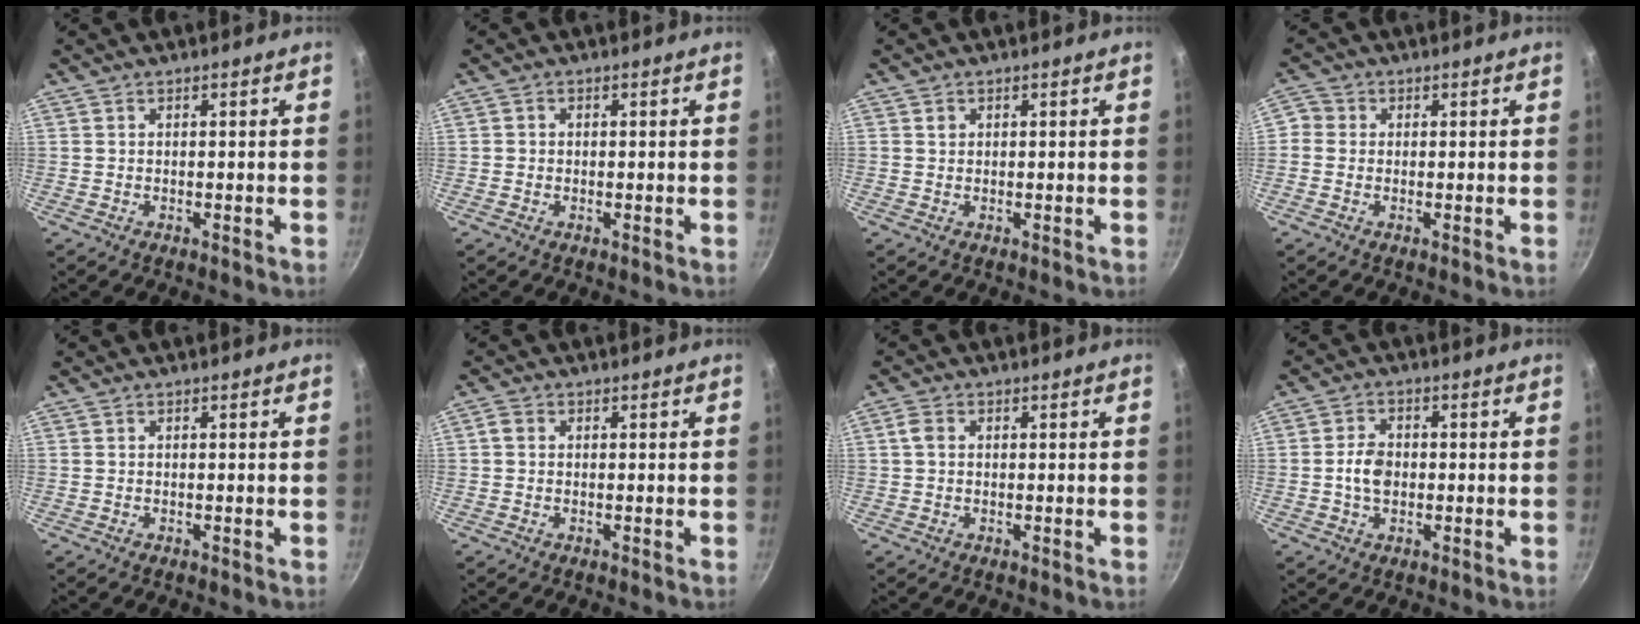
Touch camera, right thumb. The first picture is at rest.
{"total": 0.9, "force": [-0.1, 0.9, 0.3], "torque": [-0.003, 0.002, -0.005]}
{"total": 1.1, "force": [0.4, 0.9, 0.3], "torque": [-0.001, 0.000, 0.006]}
{"total": 2.8, "force": [-0.2, 2.7, 0.7], "torque": [0.000, 0.007, -0.019]}
{"total": 0.0}
{"total": 1.6, "force": [0.2, 1.3, 0.9], "torque": [-0.017, 0.007, 0.001]}
{"total": 2.5, "force": [0.4, 1.9, 1.6], "torque": [-0.031, 0.006, 0.004]}
{"total": 5.1, "force": [-0.5, 3.6, 3.5], "torque": [-0.052, 0.011, -0.013]}